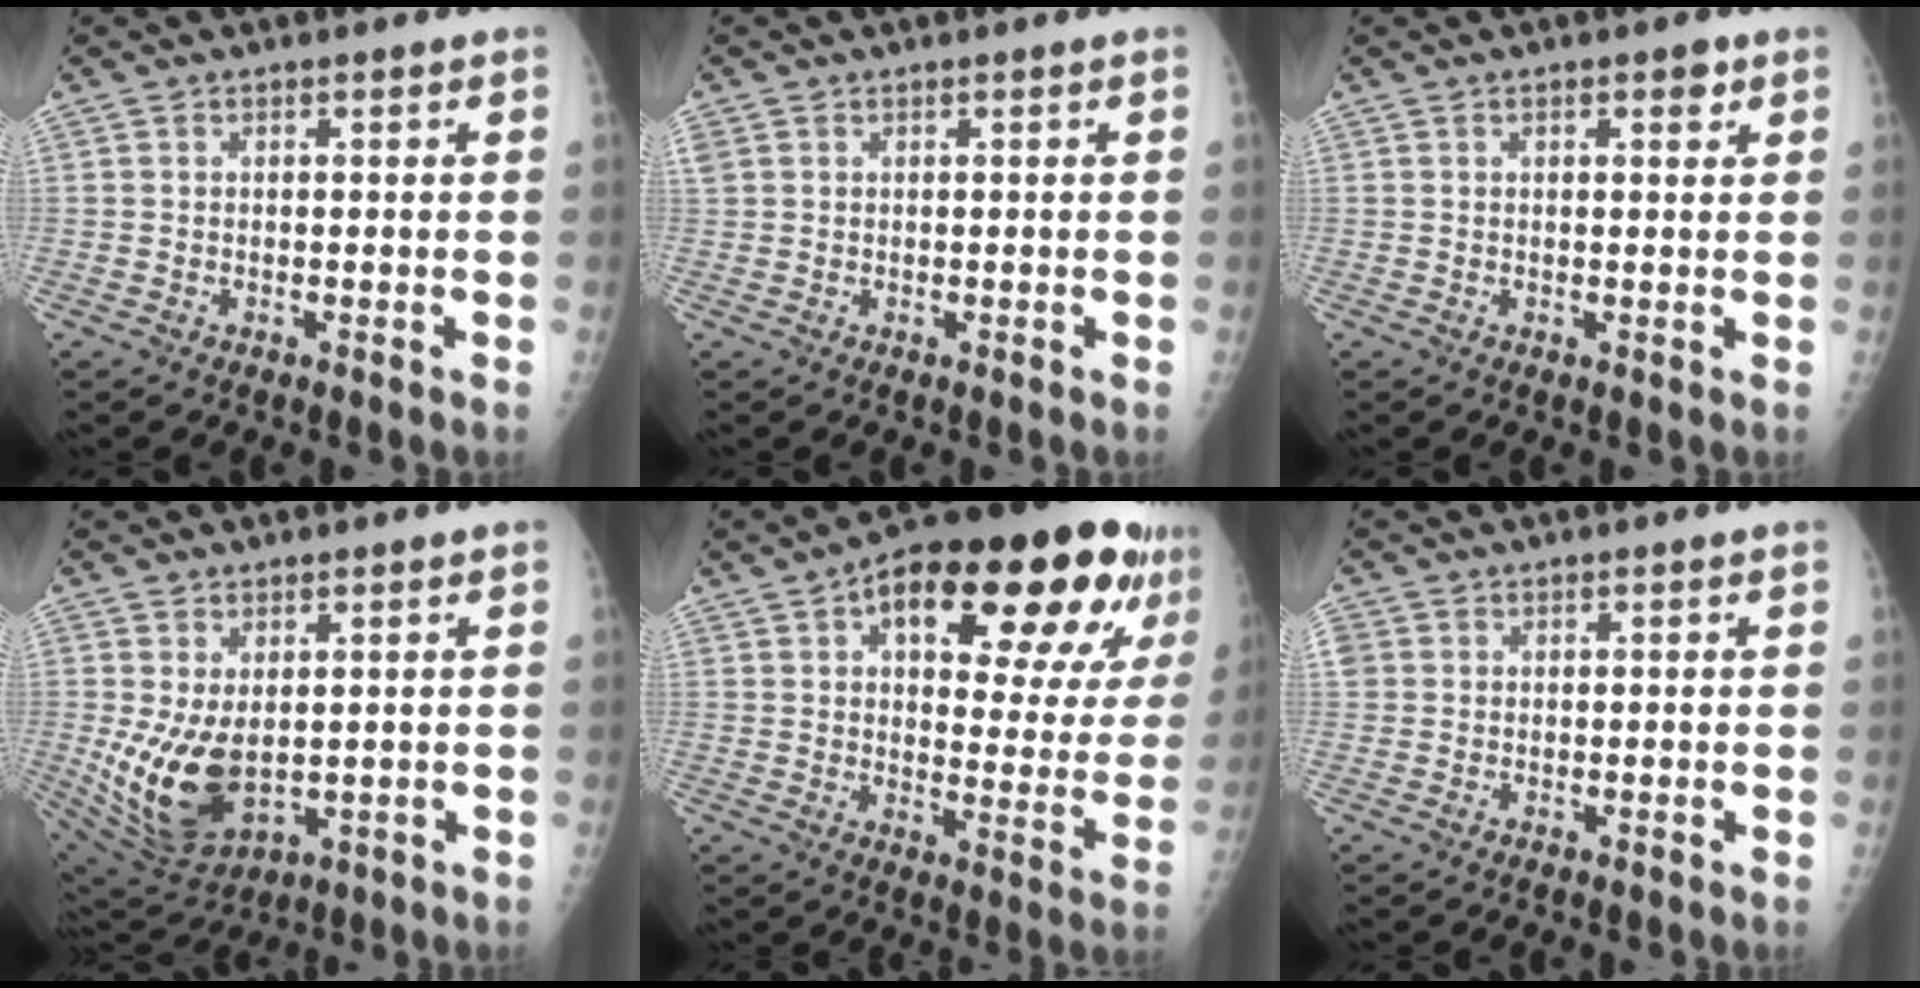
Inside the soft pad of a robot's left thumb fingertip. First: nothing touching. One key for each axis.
{"total": 1.6, "fx": 0.7, "fy": 1.4, "fz": 0.6, "tx": -0.012, "ty": 0.008, "tz": 0.016}
{"total": 2.3, "fx": 1.2, "fy": 1.0, "fz": 1.7, "tx": -0.017, "ty": -0.002, "tz": 0.013}
{"total": 12.1, "fx": -0.1, "fy": 7.4, "fz": 9.6, "tx": -0.171, "ty": -0.019, "tz": 0.025}
{"total": 27.1, "fx": 14.1, "fy": 10.6, "fz": 20.6, "tx": -0.253, "ty": 0.000, "tz": 0.198}
{"total": 1.7, "fx": 0.3, "fy": 1.6, "fz": 0.5, "tx": 0.002, "ty": 0.002, "tz": 0.006}